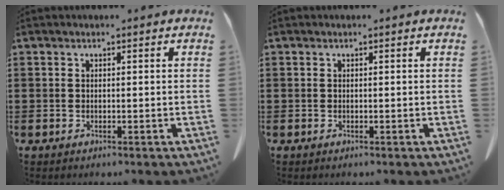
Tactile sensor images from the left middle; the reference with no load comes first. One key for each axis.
{"total": 0.0}